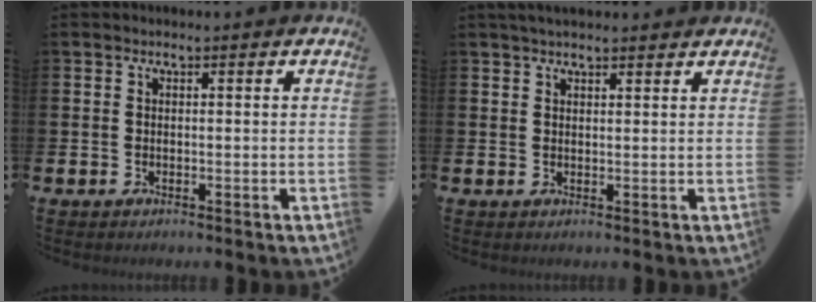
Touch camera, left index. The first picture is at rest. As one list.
[{"total": 2.3, "force": [2.2, 0.5, 0.7], "torque": [-0.006, -0.006, 0.037]}]